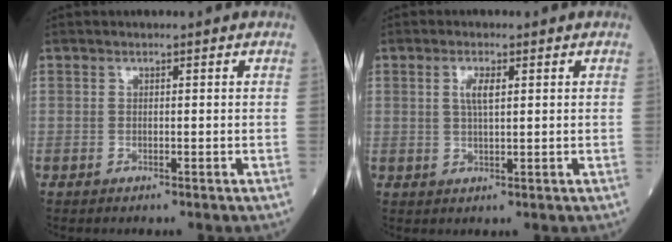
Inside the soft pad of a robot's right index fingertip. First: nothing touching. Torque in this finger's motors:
{"motor_torque": [0.37, 0.17, 0.05, 0.06]}